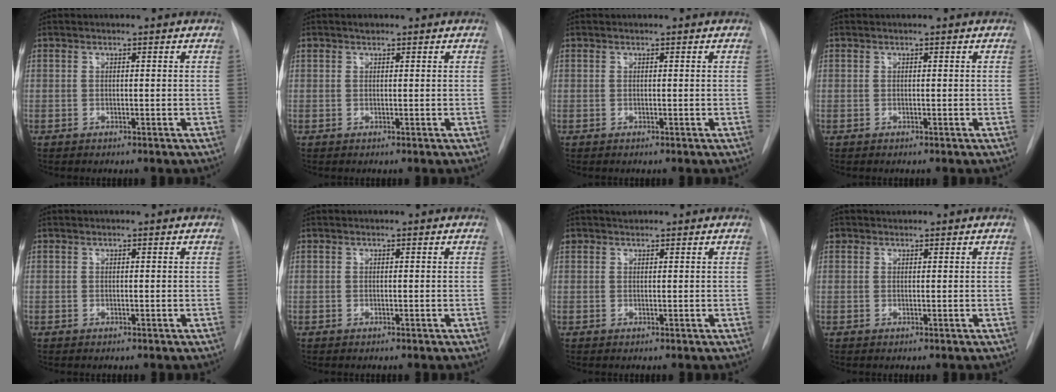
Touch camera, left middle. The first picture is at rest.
{"total": 0.8, "force": [0.6, 0.4, 0.3], "torque": [-0.009, 0.010, 0.011]}
{"total": 0.0}
{"total": 0.0}
{"total": 0.0}
{"total": 0.0}
{"total": 1.2, "force": [1.0, 0.7, 0.0], "torque": [-0.004, 0.013, 0.017]}
{"total": 0.9, "force": [0.6, 0.7, 0.0], "torque": [0.003, 0.011, 0.010]}